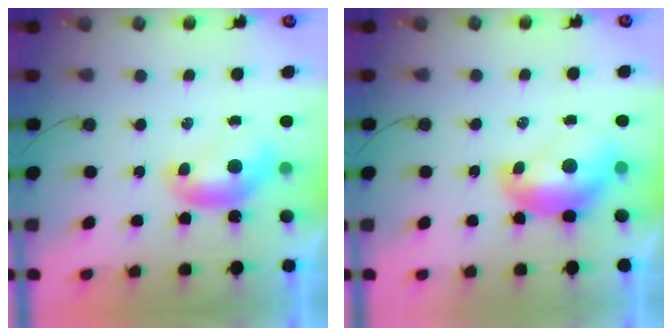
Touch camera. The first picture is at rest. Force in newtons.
{"total": 2.6, "press": 2.5, "slide": 0.7}